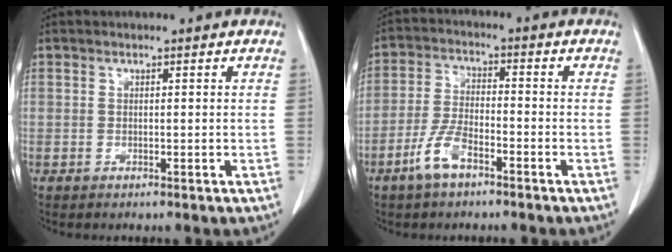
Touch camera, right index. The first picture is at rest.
{"total": 6.2, "force": [-3.9, 1.9, 4.4], "torque": [-0.100, 0.000, -0.077]}